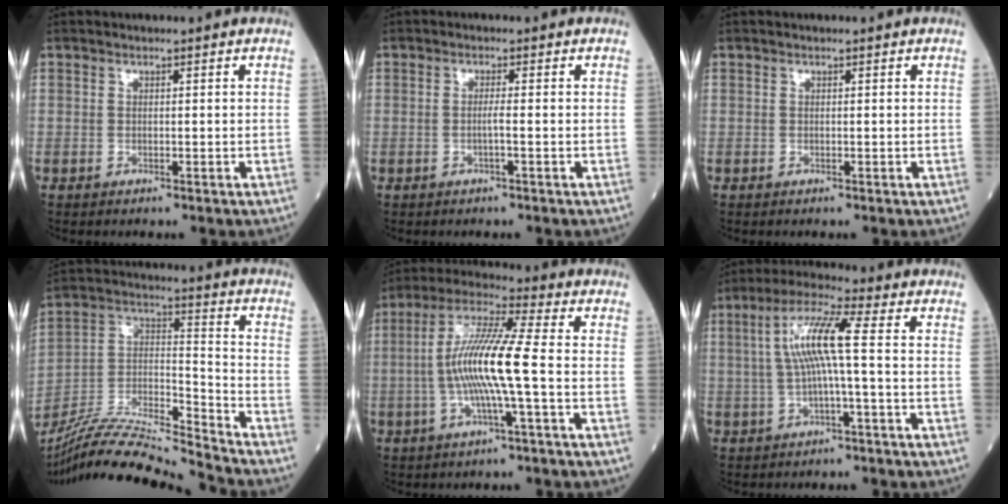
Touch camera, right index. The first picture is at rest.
{"total": 1.5, "force": [-0.4, -0.2, 1.4], "torque": [-0.027, 0.000, -0.009]}
{"total": 0.0}
{"total": 19.8, "force": [-18.5, -0.6, 6.9], "torque": [-0.138, 0.001, -0.328]}
{"total": 11.7, "force": [-1.5, 0.1, 11.6], "torque": [-0.231, 0.009, -0.036]}
{"total": 8.5, "force": [0.4, 0.2, 8.5], "torque": [-0.168, 0.022, 0.006]}